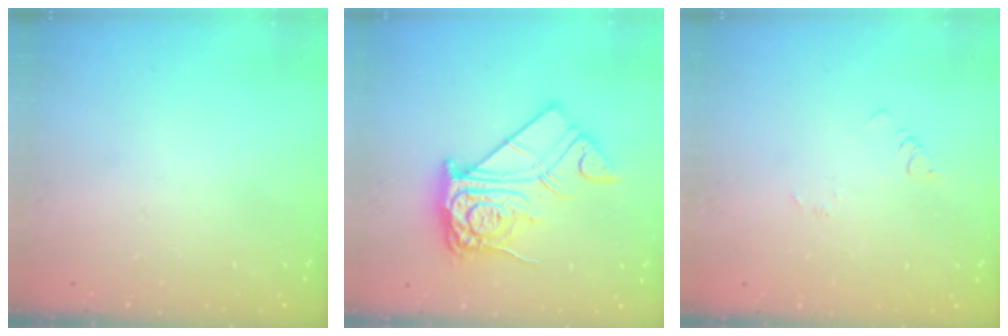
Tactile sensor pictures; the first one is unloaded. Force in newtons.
{"total": 16.2, "press": 16.1, "slide": 1.3}
{"total": 2.4, "press": 2.4, "slide": 0.3}